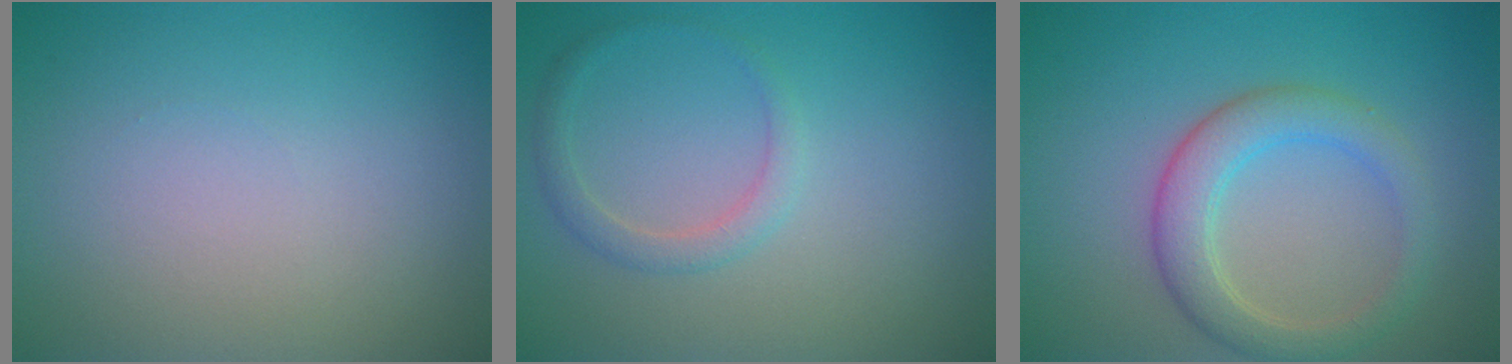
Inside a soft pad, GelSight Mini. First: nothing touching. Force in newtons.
{"total": 1.7, "press": 1.7, "slide": 0.2}
{"total": 4.0, "press": 4.0, "slide": 0.2}